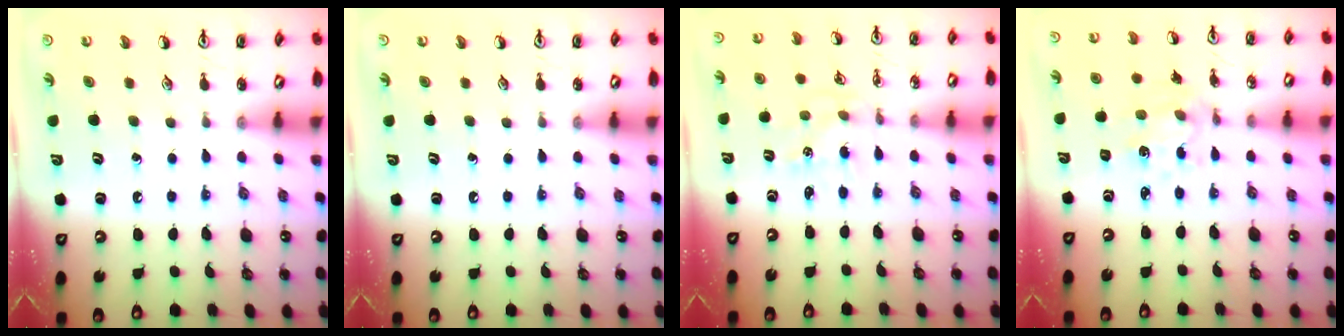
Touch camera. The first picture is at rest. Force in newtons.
{"total": 0.0}
{"total": 1.2, "press": 1.2, "slide": 0.1}
{"total": 2.0, "press": 2.0, "slide": 0.5}